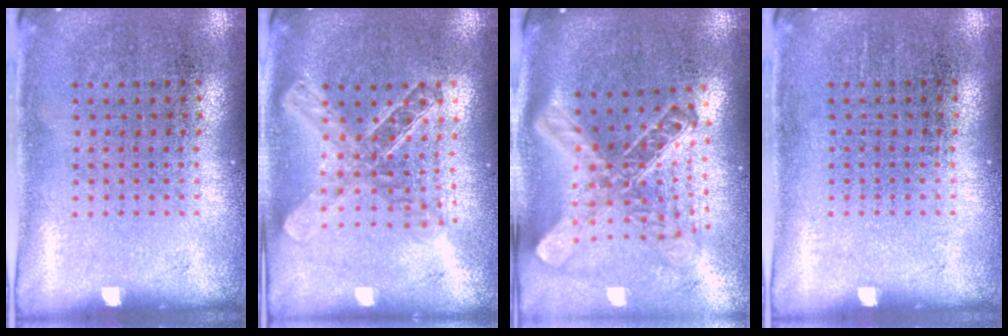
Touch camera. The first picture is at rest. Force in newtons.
{"total": 2.1, "press": 1.7, "slide": 1.2}
{"total": 2.8, "press": 2.0, "slide": 1.9}
{"total": 0.0}